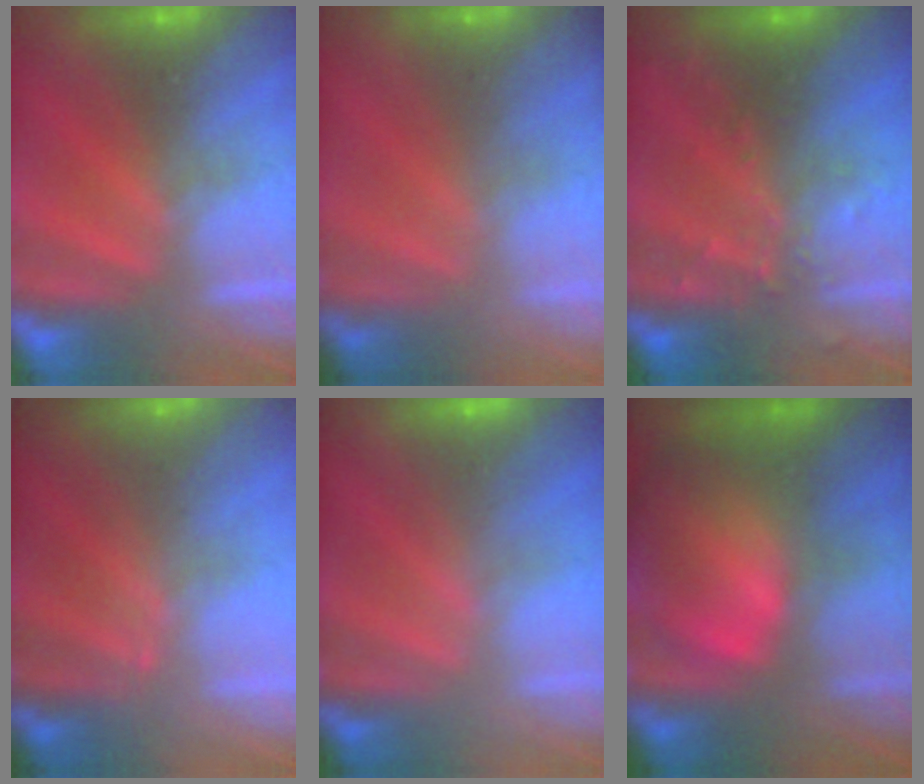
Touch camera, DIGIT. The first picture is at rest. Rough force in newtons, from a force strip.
{"total": 7.1}
{"total": 2.8}
{"total": 8.2}
{"total": 2.2}
{"total": 9.1}